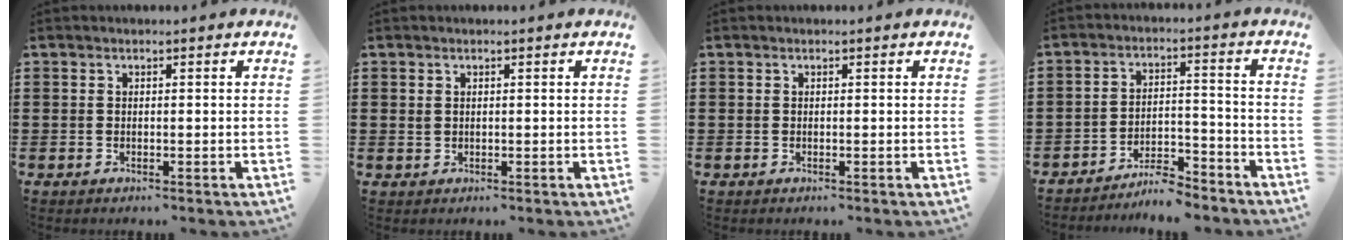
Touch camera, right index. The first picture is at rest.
{"total": 0.8, "force": [0.4, 0.6, 0.3], "torque": [-0.009, 0.003, 0.008]}
{"total": 0.0}
{"total": 5.7, "force": [-5.4, 0.8, 1.7], "torque": [-0.030, 0.011, -0.104]}